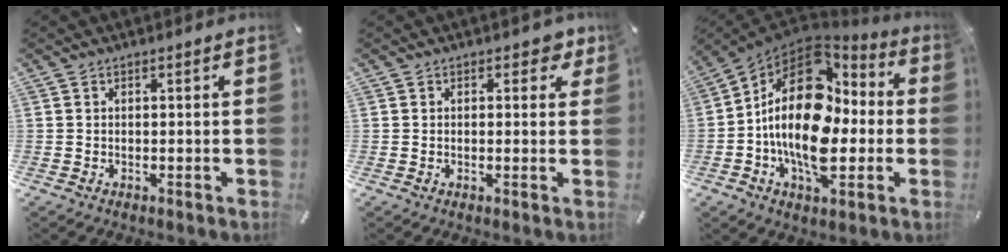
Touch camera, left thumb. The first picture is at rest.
{"total": 2.8, "force": [1.2, 1.8, 1.8], "torque": [-0.008, -0.004, 0.014]}
{"total": 22.9, "force": [-0.5, 14.3, 17.9], "torque": [-0.331, -0.011, -0.008]}